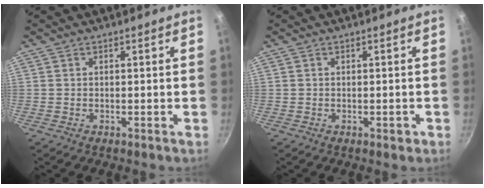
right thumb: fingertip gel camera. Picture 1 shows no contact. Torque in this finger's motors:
{"motor_torque": [-0.27, -0.05, -0.35, 0.20, -0.01]}